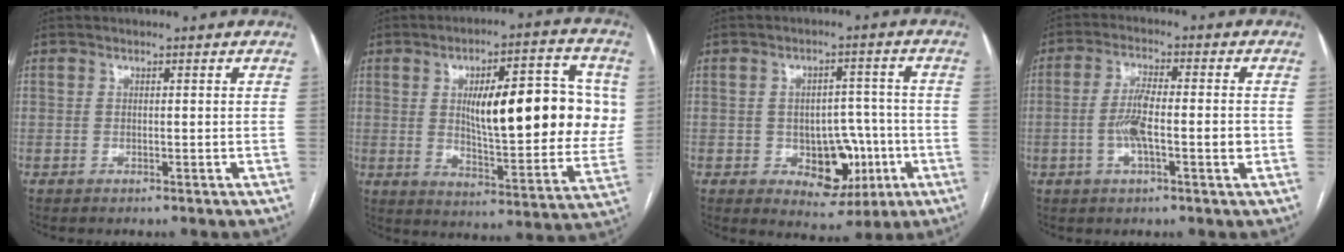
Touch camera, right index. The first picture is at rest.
{"total": 20.7, "force": [3.5, 6.1, 19.5], "torque": [-0.272, 0.016, 0.056]}
{"total": 8.9, "force": [-2.5, 5.7, 6.4], "torque": [-0.082, 0.013, -0.022]}
{"total": 7.1, "force": [-1.3, 1.6, 6.8], "torque": [-0.132, 0.009, -0.023]}